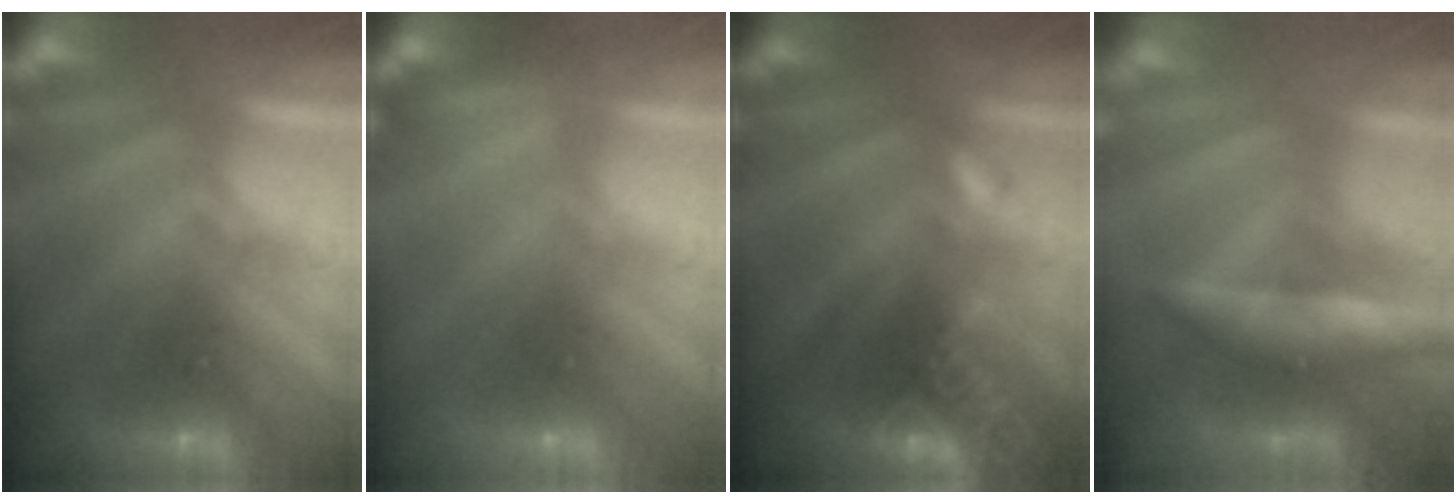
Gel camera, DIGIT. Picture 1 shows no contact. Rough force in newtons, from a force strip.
{"total": 2.8}
{"total": 2.8}
{"total": 9.6}